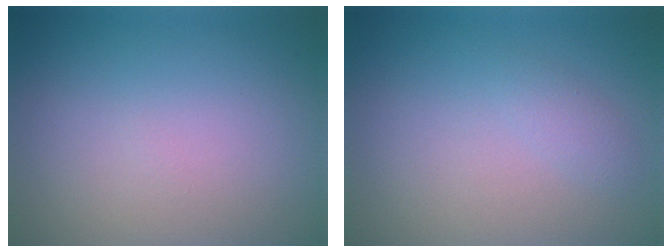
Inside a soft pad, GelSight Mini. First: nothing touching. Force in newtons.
{"total": 0.9, "press": 0.9, "slide": 0.0}